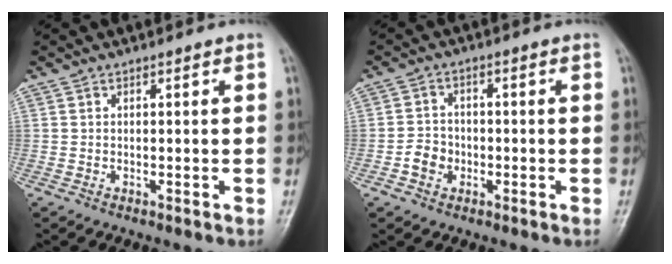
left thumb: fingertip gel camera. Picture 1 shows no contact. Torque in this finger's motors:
{"motor_torque": [-0.17, 0.18, -0.06, 0.00, 0.00]}